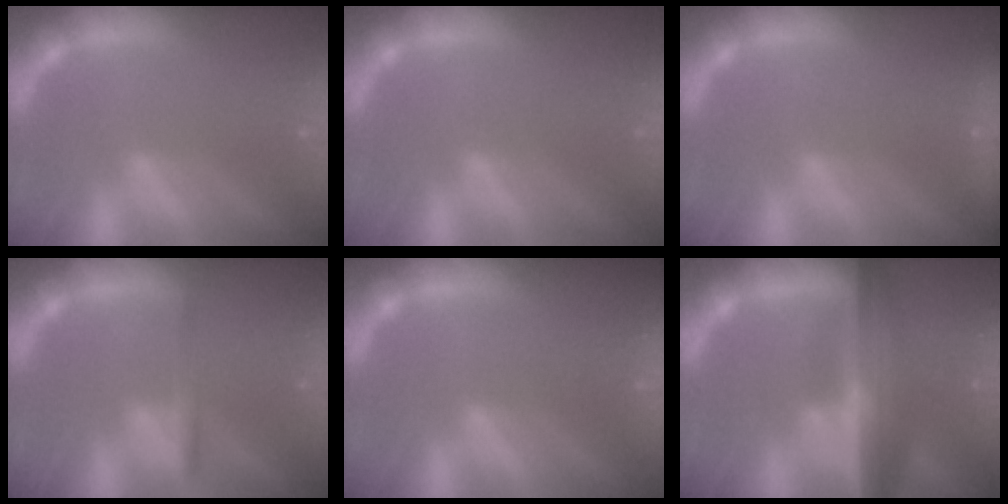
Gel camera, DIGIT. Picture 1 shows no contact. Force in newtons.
{"total": 0.0}
{"total": 2.4}
{"total": 1.9}
{"total": 7.0}
{"total": 9.0}